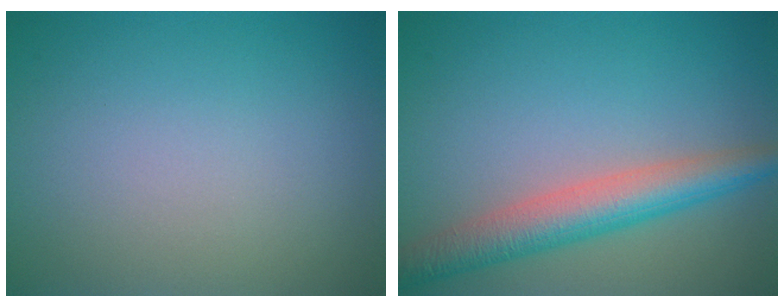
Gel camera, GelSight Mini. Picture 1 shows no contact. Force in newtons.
{"total": 5.1, "press": 5.1, "slide": 0.2}